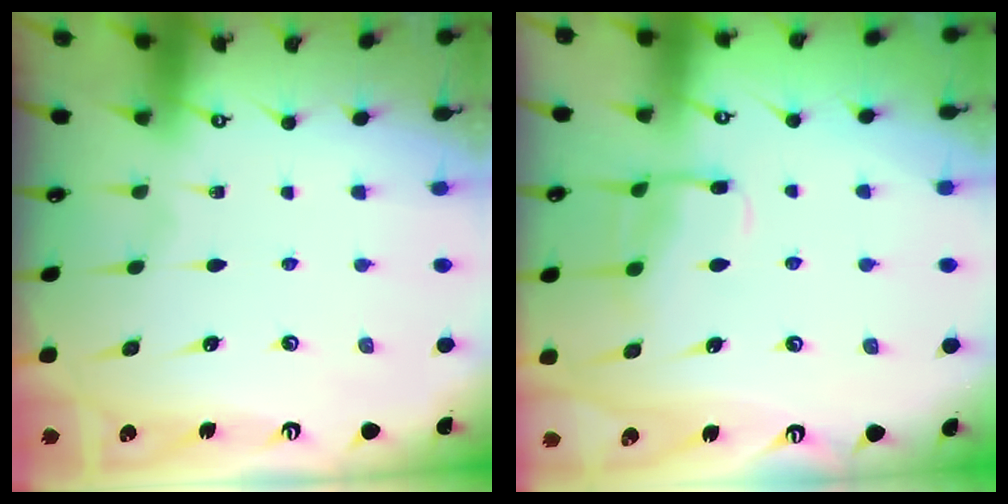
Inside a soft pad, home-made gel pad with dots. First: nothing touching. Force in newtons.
{"total": 9.9, "press": 9.8, "slide": 0.8}